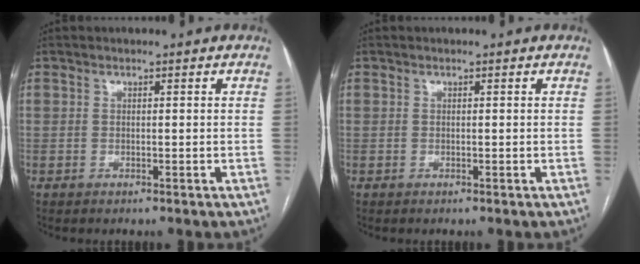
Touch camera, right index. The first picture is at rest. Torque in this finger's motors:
{"motor_torque": [0.00, 0.00, 0.00, 0.00]}